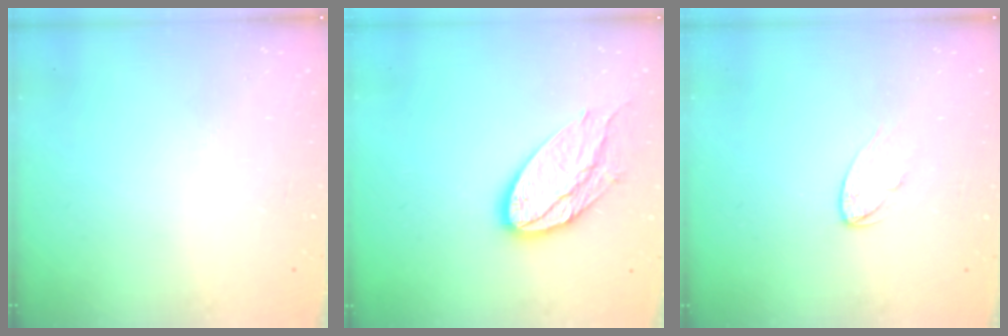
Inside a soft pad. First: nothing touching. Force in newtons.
{"total": 14.3, "press": 14.3, "slide": 1.0}
{"total": 4.5, "press": 4.5, "slide": 0.4}